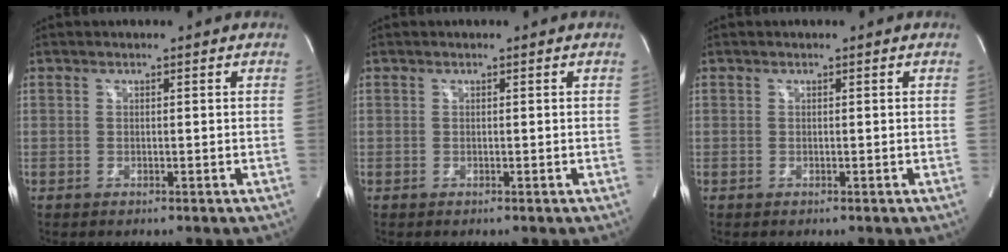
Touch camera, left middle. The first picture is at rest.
{"total": 0.0}
{"total": 0.0}